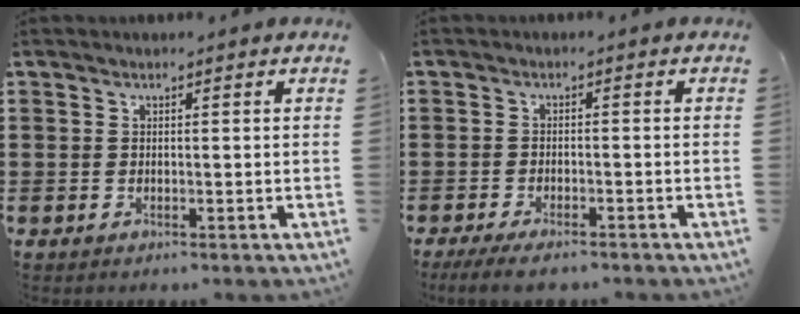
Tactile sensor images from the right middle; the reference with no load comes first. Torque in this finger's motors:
{"motor_torque": [0.07, -0.32, 0.05, -0.01]}